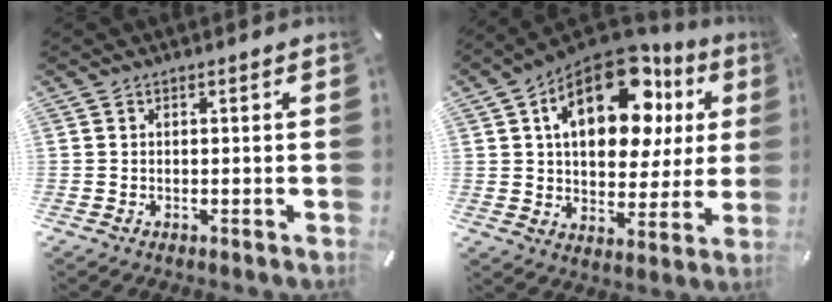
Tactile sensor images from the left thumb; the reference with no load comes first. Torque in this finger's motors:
{"motor_torque": [2.54, 2.47, 2.19, -0.58, 0.67]}